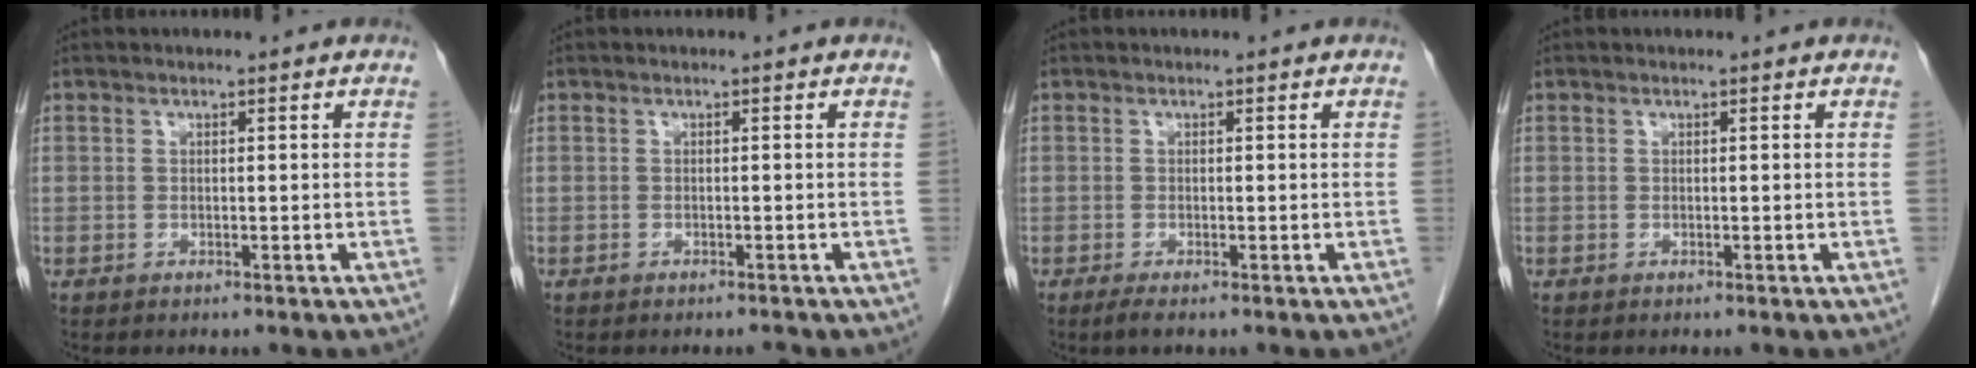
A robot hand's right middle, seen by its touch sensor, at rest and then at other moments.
{"total": 0.5, "force": [-0.5, 0.1, 0.1], "torque": [-0.005, -0.001, -0.009]}
{"total": 1.1, "force": [-0.8, 0.0, 0.8], "torque": [-0.024, -0.006, -0.017]}
{"total": 0.0}